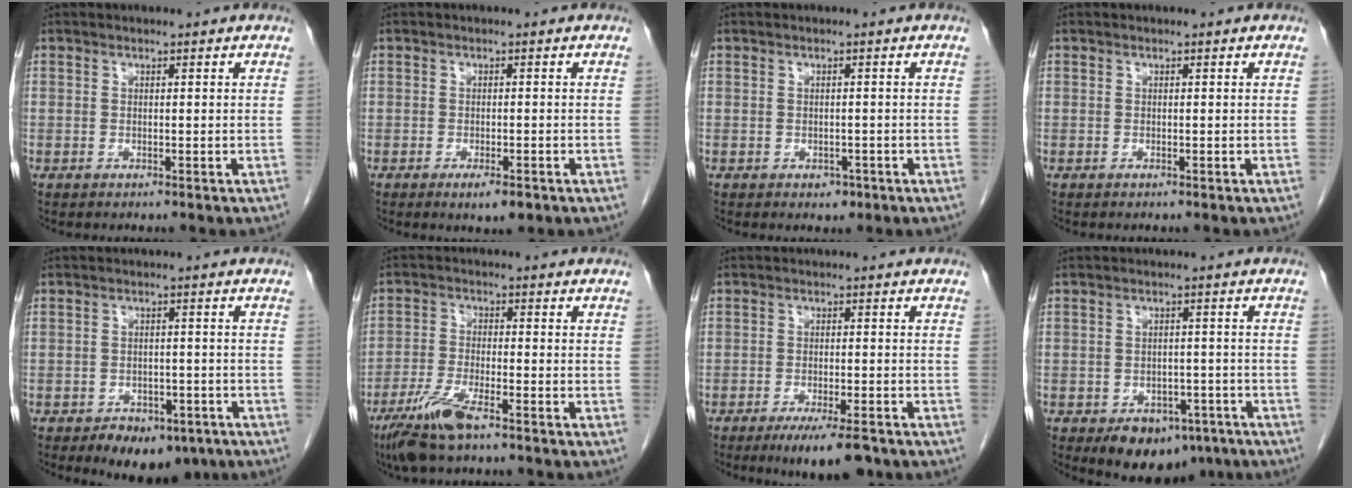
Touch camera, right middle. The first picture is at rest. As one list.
[{"total": 2.9, "force": [-1.7, 0.8, 2.2], "torque": [-0.033, -0.002, -0.021]}, {"total": 1.5, "force": [-0.8, 1.0, 0.7], "torque": [-0.008, 0.002, -0.005]}, {"total": 0.0}, {"total": 8.5, "force": [-5.7, 4.6, 4.2], "torque": [-0.046, 0.005, -0.077]}, {"total": 7.6, "force": [-5.2, 1.0, 5.5], "torque": [-0.119, -0.018, -0.099]}, {"total": 7.4, "force": [-5.3, 1.3, 5.0], "torque": [-0.072, -0.012, -0.079]}, {"total": 8.6, "force": [-5.5, 5.2, 4.1], "torque": [-0.045, 0.008, -0.072]}]